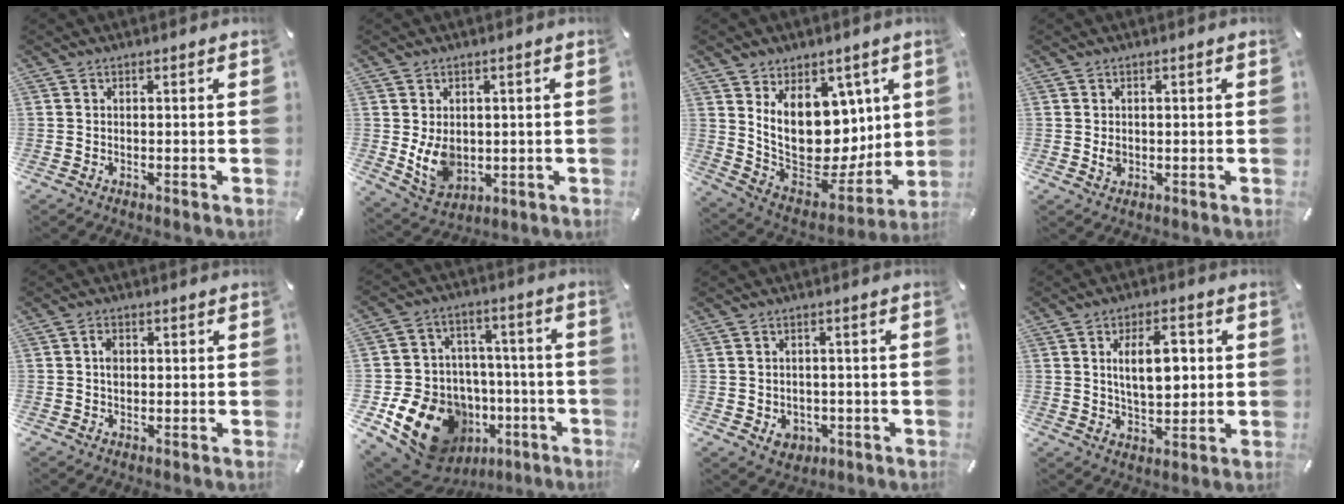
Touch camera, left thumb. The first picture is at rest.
{"total": 8.1, "force": [0.3, 6.6, 4.7], "torque": [-0.097, -0.006, 0.005]}
{"total": 18.8, "force": [4.7, 13.8, 11.9], "torque": [-0.221, -0.060, 0.097]}
{"total": 1.8, "force": [0.0, 1.5, 1.0], "torque": [-0.011, 0.000, -0.002]}
{"total": 2.4, "force": [0.3, 1.8, 1.6], "torque": [-0.026, 0.003, 0.002]}
{"total": 18.8, "force": [-8.2, 14.6, 8.5], "torque": [-0.132, 0.036, -0.108]}
{"total": 4.3, "force": [-1.0, 3.9, 1.7], "torque": [-0.013, 0.002, -0.017]}
{"total": 10.8, "force": [2.2, 6.0, 8.8], "torque": [-0.148, -0.005, 0.028]}